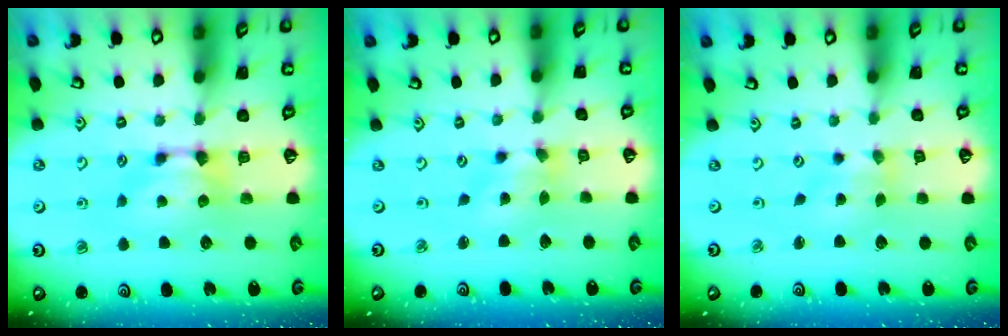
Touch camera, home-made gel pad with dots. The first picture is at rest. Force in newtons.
{"total": 1.9, "press": 1.4, "slide": 1.3}
{"total": 1.9, "press": 1.6, "slide": 0.9}